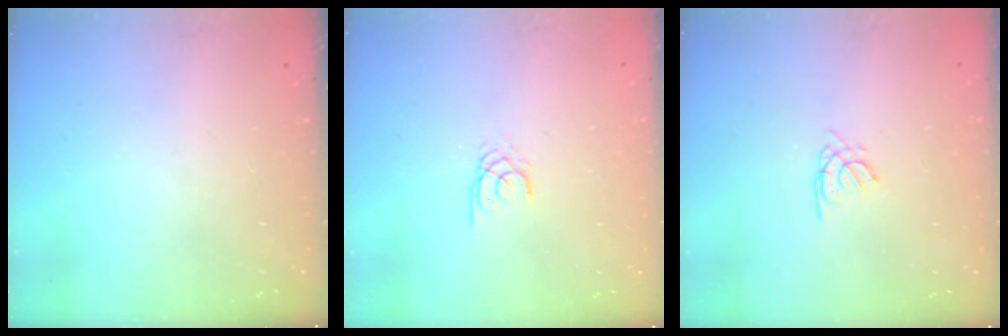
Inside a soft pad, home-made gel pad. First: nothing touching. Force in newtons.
{"total": 1.9, "press": 1.9, "slide": 0.3}
{"total": 1.7, "press": 1.6, "slide": 0.4}